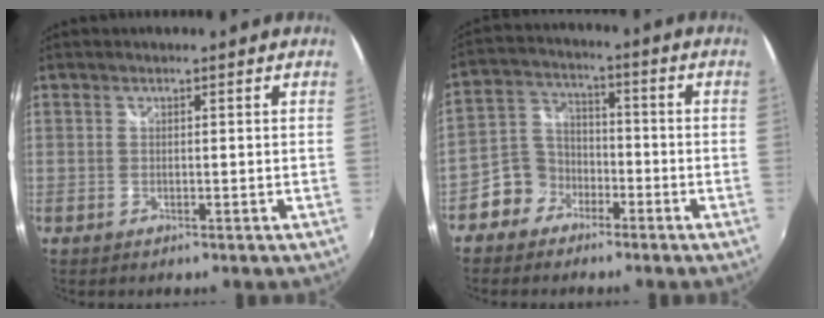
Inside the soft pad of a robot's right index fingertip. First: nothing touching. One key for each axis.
{"total": 7.0, "fx": -4.3, "fy": 5.4, "fz": 1.0, "tx": -0.028, "ty": 0.033, "tz": -0.087}